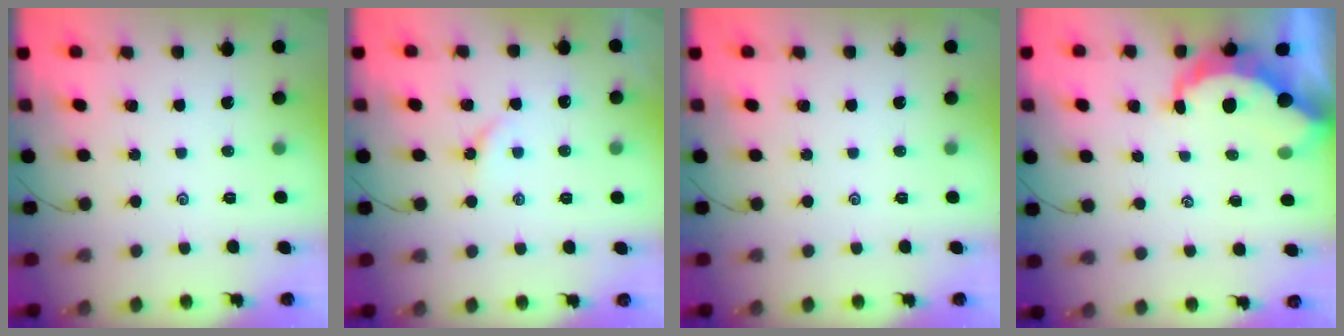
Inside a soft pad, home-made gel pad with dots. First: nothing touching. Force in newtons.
{"total": 4.3, "press": 4.2, "slide": 0.7}
{"total": 0.0}
{"total": 7.0, "press": 7.0, "slide": 0.8}